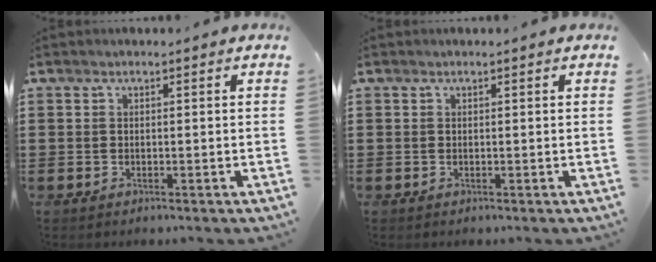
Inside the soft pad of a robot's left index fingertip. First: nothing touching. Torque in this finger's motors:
{"motor_torque": [-0.04, -0.03, -0.01, 0.01]}